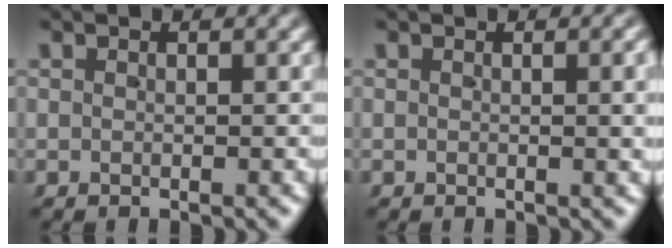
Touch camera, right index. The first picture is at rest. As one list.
[{"total": 0.9, "force": [0.2, -0.2, 0.8], "torque": [-0.011, 0.003, 0.002]}]